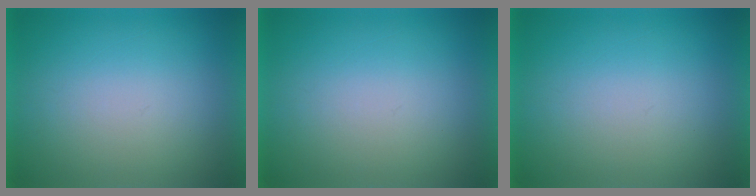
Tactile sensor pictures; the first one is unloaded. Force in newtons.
{"total": 0.0}
{"total": 0.0}